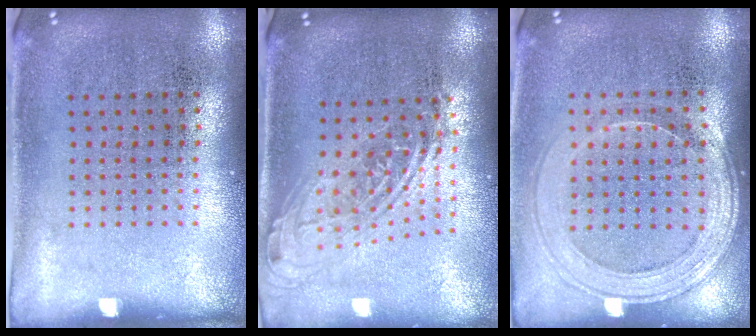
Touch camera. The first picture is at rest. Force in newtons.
{"total": 2.0, "press": 1.5, "slide": 1.2}
{"total": 1.6, "press": 1.4, "slide": 0.7}